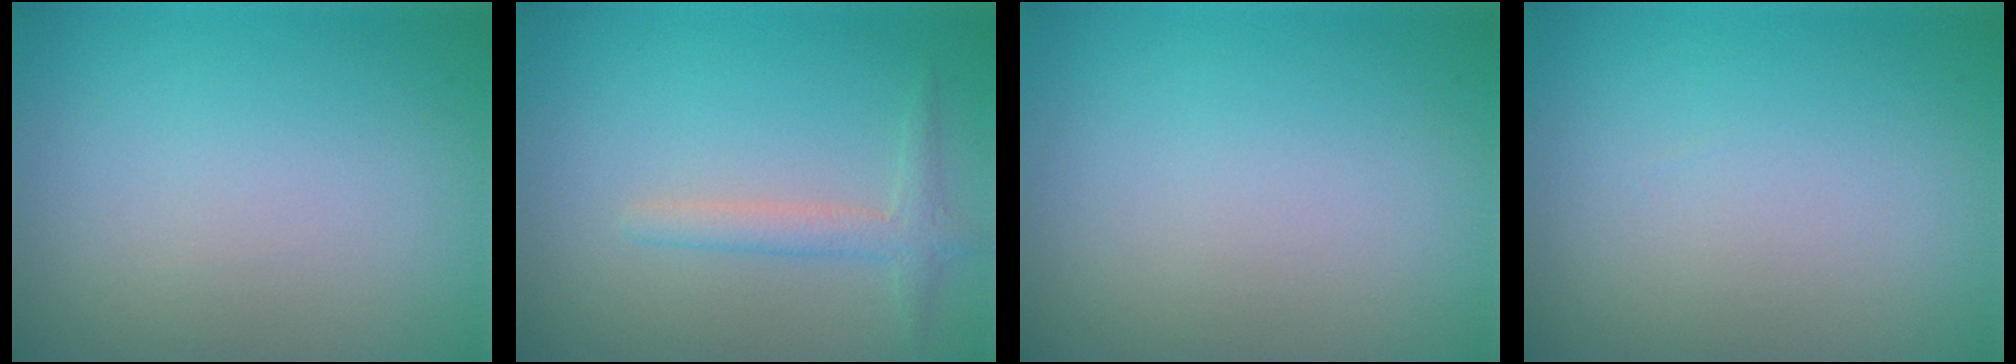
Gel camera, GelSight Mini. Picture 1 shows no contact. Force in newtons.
{"total": 1.9, "press": 1.9, "slide": 0.0}
{"total": 0.0}
{"total": 0.0}